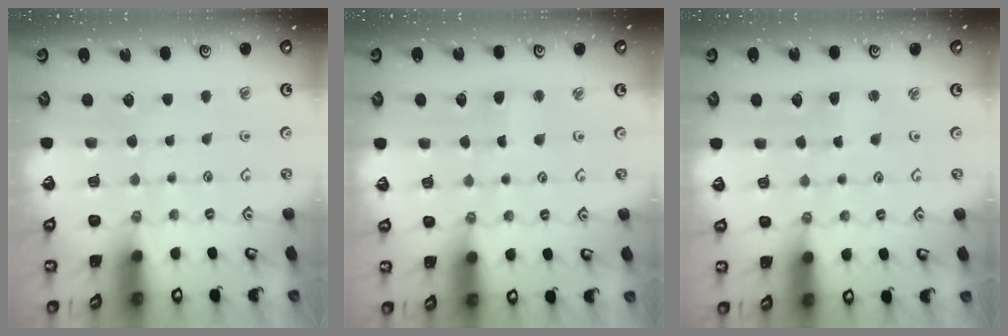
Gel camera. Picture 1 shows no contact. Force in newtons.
{"total": 2.7, "press": 2.7, "slide": 0.3}
{"total": 3.7, "press": 3.7, "slide": 0.3}